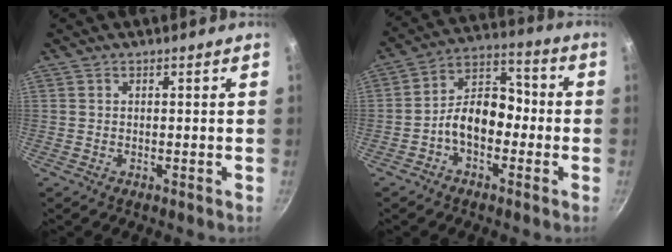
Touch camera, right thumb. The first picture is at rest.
{"total": 10.4, "force": [-2.7, 6.9, 7.3], "torque": [-0.079, 0.051, -0.063]}